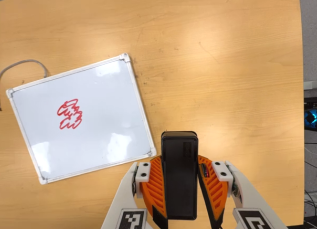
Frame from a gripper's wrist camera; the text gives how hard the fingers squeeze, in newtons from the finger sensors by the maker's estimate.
{"total": 8.6, "left": 6.6, "right": 10.7}